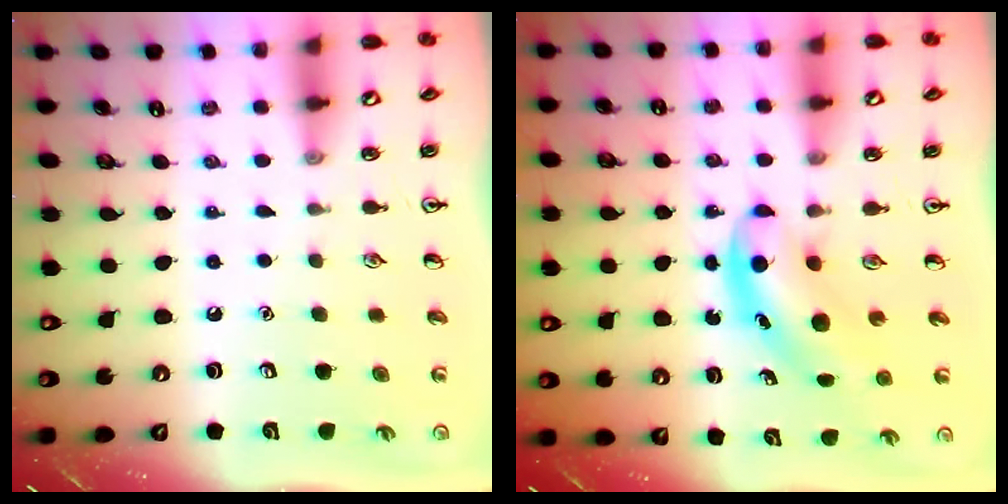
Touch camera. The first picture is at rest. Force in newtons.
{"total": 5.5, "press": 5.5, "slide": 0.7}